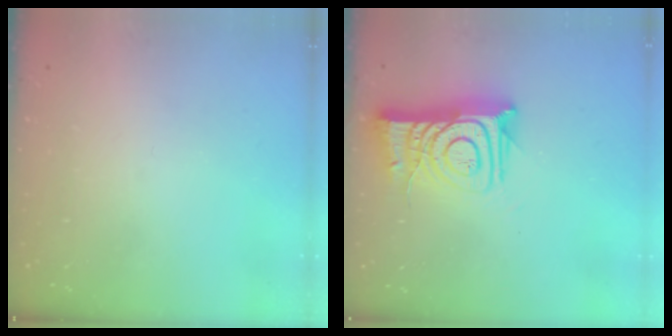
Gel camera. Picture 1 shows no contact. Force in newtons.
{"total": 15.9, "press": 15.9, "slide": 1.7}